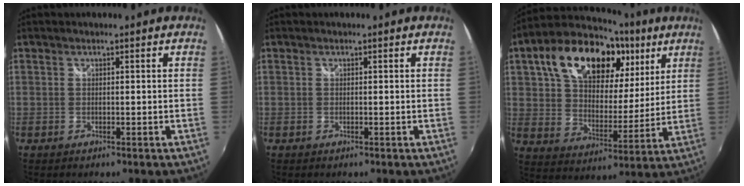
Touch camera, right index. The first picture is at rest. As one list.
[{"total": 0.0}, {"total": 27.1, "force": [12.9, 15.3, 18.2], "torque": [-0.355, 0.072, 0.216]}]